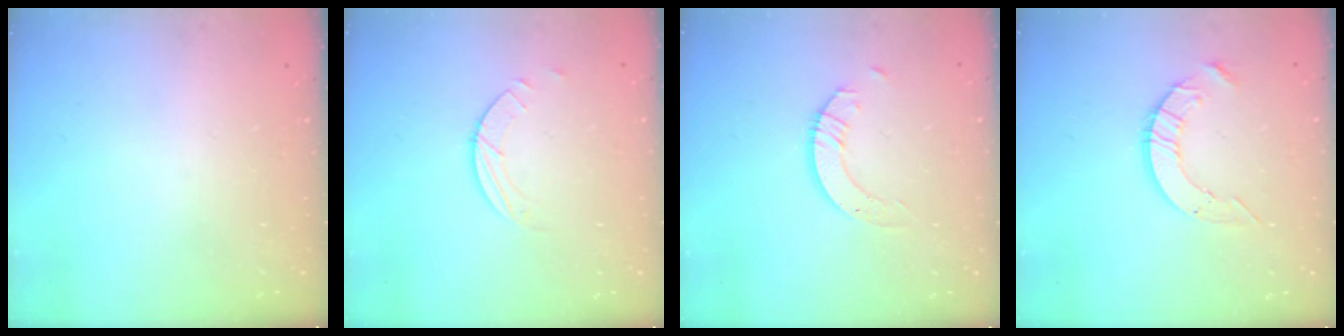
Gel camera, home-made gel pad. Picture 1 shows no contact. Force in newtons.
{"total": 2.0, "press": 2.0, "slide": 0.2}
{"total": 3.5, "press": 3.5, "slide": 0.1}
{"total": 7.0, "press": 7.0, "slide": 0.4}